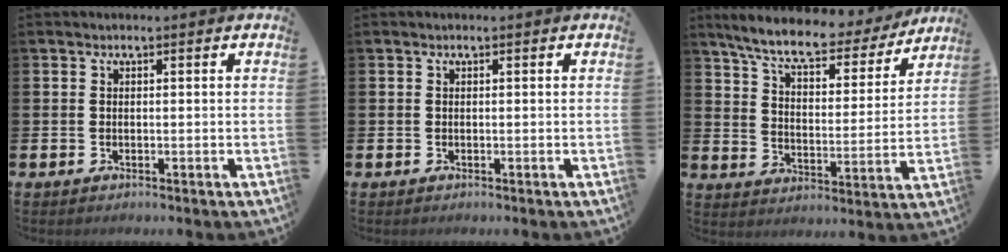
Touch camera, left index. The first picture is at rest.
{"total": 0.0}
{"total": 8.5, "force": [7.6, 1.6, 3.4], "torque": [-0.093, -0.049, 0.129]}